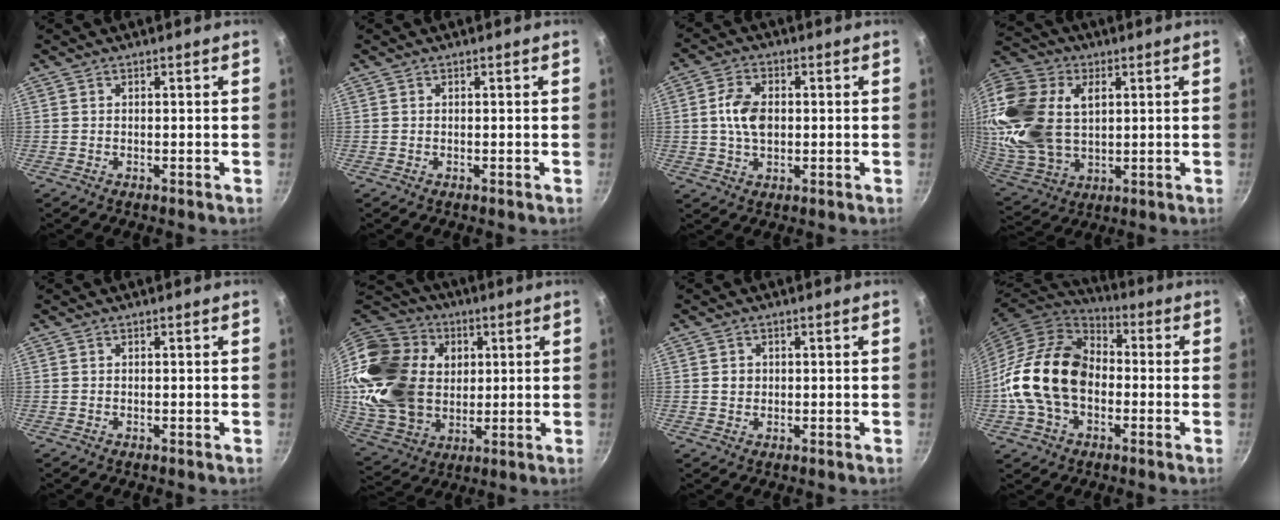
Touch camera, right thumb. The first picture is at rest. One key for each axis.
{"total": 0.0}
{"total": 7.5, "fx": 0.4, "fy": 4.8, "fz": 5.7, "tx": -0.099, "ty": 0.009, "tz": 0.003}
{"total": 25.9, "fx": 5.3, "fy": 17.5, "fz": 18.2, "tx": -0.391, "ty": 0.004, "tz": 0.103}
{"total": 0.0}
{"total": 26.3, "fx": 5.7, "fy": 20.4, "fz": 15.6, "tx": -0.283, "ty": 0.005, "tz": 0.121}
{"total": 1.8, "fx": 0.2, "fy": 1.6, "fz": 0.7, "tx": -0.003, "ty": 0.005, "tz": 0.004}
{"total": 18.7, "fx": -2.0, "fy": 13.2, "fz": 13.1, "tx": -0.213, "ty": 0.035, "tz": -0.049}